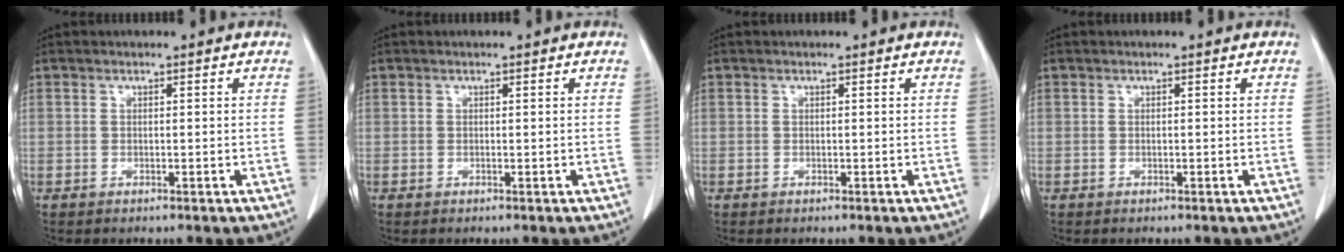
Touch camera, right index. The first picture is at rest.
{"total": 0.0}
{"total": 0.0}
{"total": 0.0}